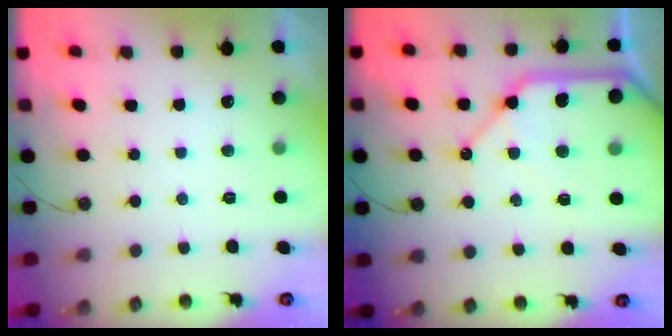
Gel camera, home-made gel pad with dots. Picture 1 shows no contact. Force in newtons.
{"total": 16.5, "press": 16.4, "slide": 2.0}